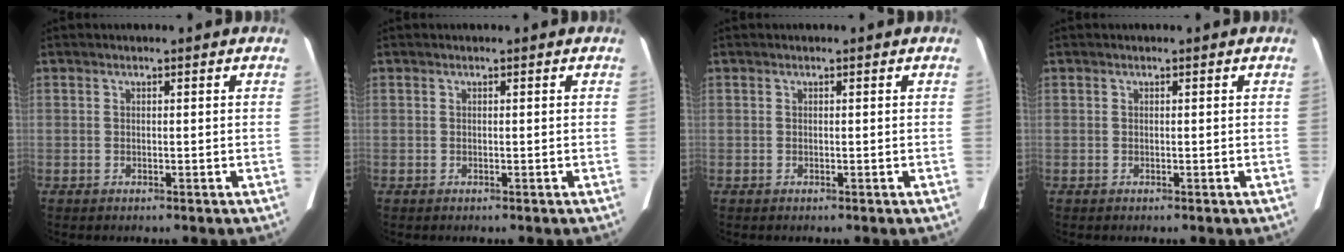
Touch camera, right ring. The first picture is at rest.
{"total": 0.0}
{"total": 0.0}
{"total": 0.0}